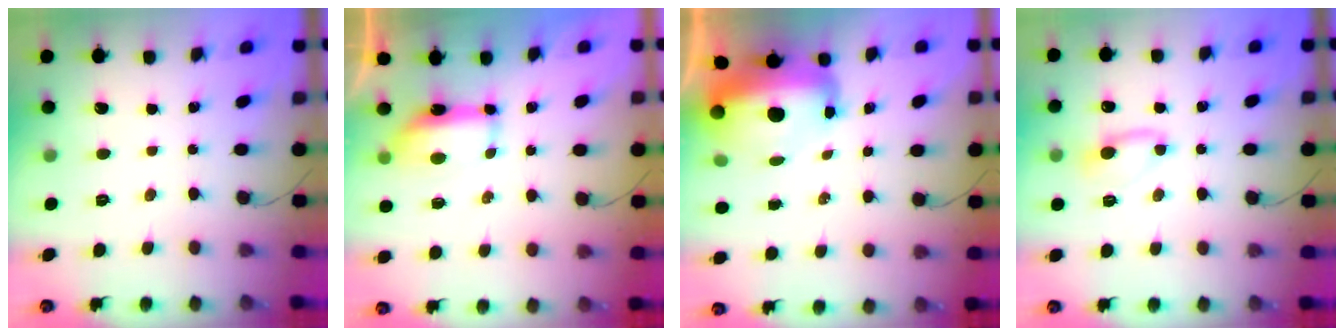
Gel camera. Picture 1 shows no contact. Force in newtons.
{"total": 14.3, "press": 9.6, "slide": 10.6}
{"total": 12.5, "press": 12.2, "slide": 2.9}
{"total": 5.0, "press": 4.8, "slide": 1.4}